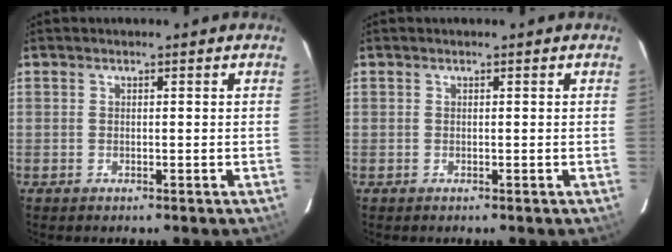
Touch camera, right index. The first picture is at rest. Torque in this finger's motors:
{"motor_torque": [0.00, 0.00, 0.00, 0.00]}